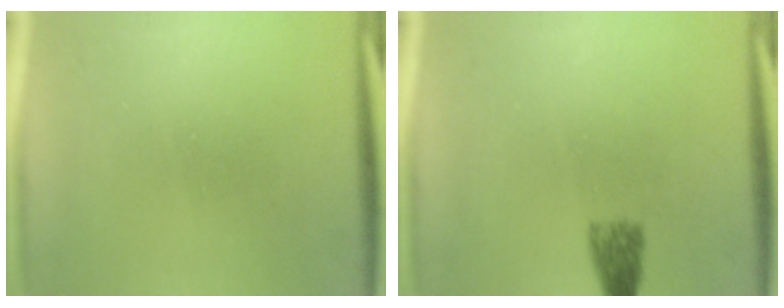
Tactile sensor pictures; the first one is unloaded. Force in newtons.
{"total": 2.7}